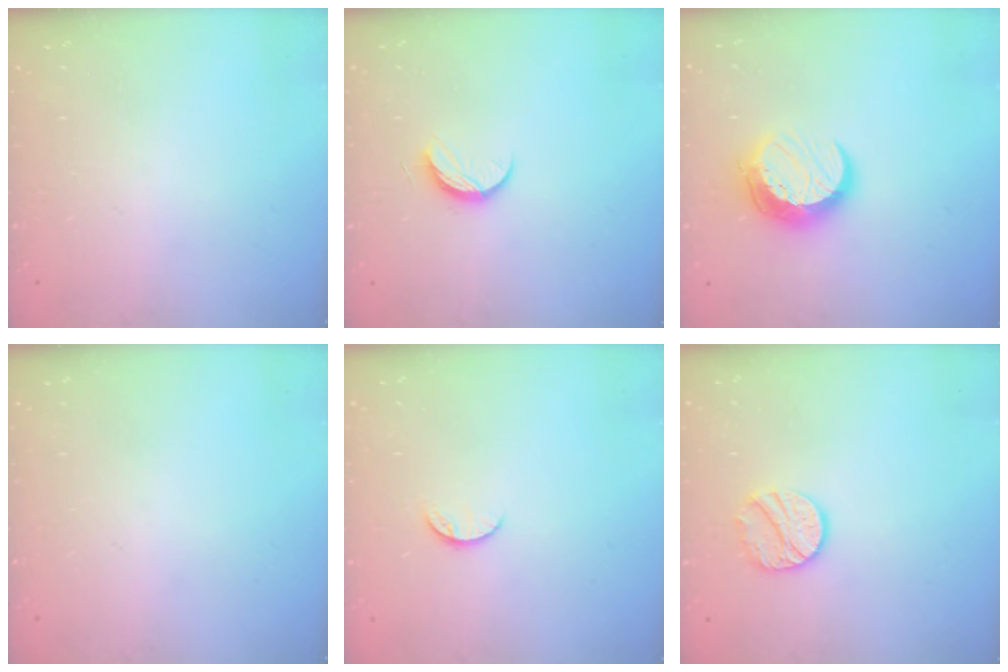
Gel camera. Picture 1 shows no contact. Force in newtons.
{"total": 6.6, "press": 6.5, "slide": 0.8}
{"total": 11.4, "press": 11.4, "slide": 0.9}
{"total": 0.0}
{"total": 5.1, "press": 5.1, "slide": 0.5}
{"total": 10.2, "press": 10.1, "slide": 0.8}